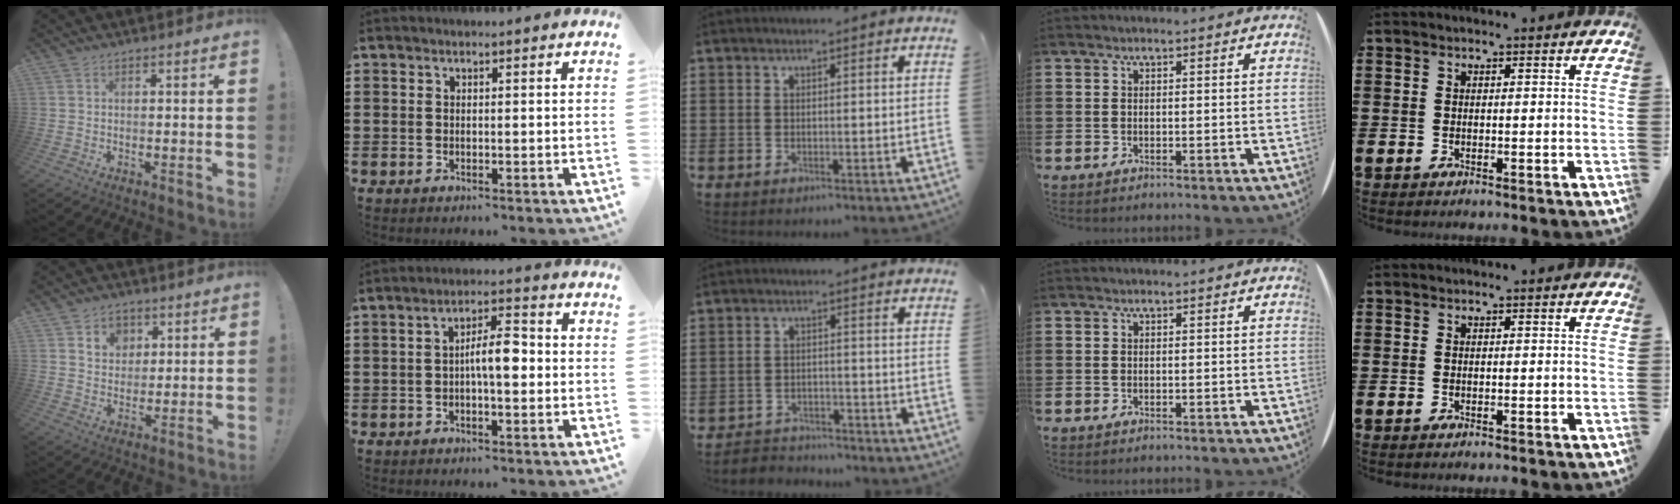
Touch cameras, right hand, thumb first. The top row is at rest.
{"thumb": {"total": 7.3, "force": [3.4, 6.1, 2.1], "torque": [-0.022, -0.018, 0.064]}, "index": {"total": 6.8, "force": [-0.5, 1.9, 6.5], "torque": [-0.125, 0.009, -0.015]}, "middle": {"total": 3.1, "force": [-3.0, 0.7, -0.3], "torque": [-0.005, -0.001, -0.066]}}